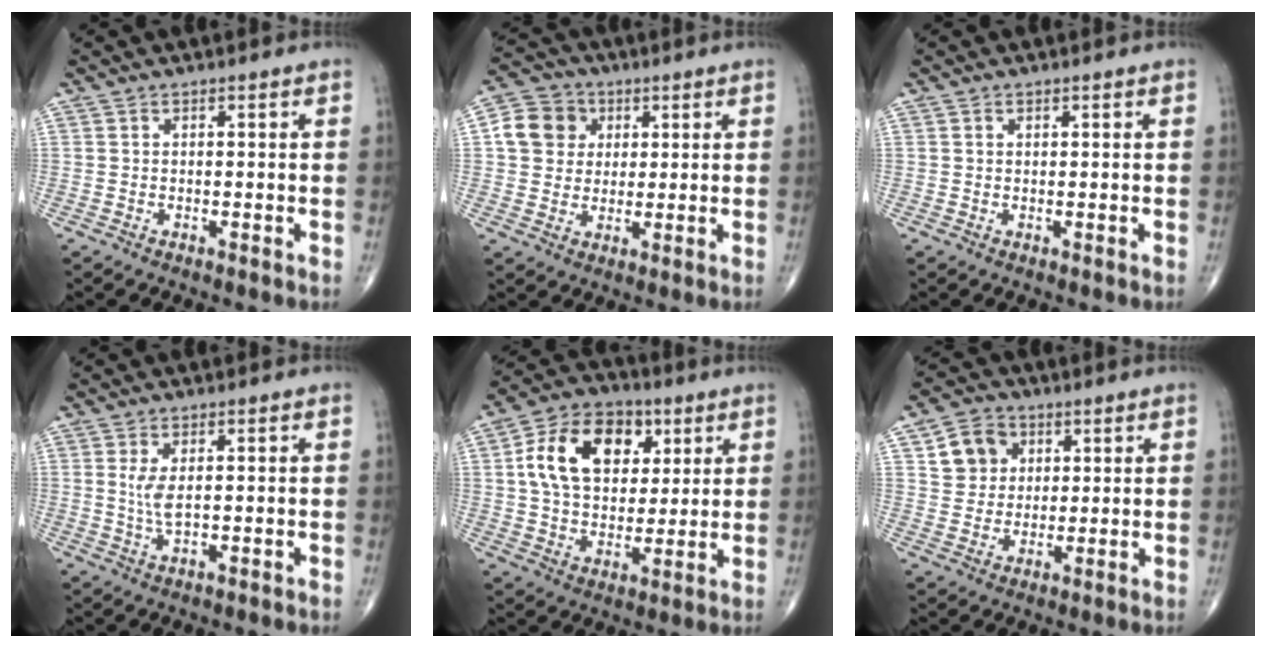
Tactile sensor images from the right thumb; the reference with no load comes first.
{"total": 9.1, "force": [2.1, 8.1, 3.5], "torque": [-0.042, 0.002, 0.029]}
{"total": 0.5, "force": [0.3, 0.4, 0.3], "torque": [-0.005, -0.002, 0.006]}
{"total": 4.4, "force": [0.2, 1.9, 3.9], "torque": [-0.083, -0.008, 0.007]}
{"total": 17.0, "force": [5.0, 11.6, 11.3], "torque": [-0.172, 0.000, 0.084]}
{"total": 8.0, "force": [2.9, 6.9, 2.9], "torque": [-0.019, -0.005, 0.051]}